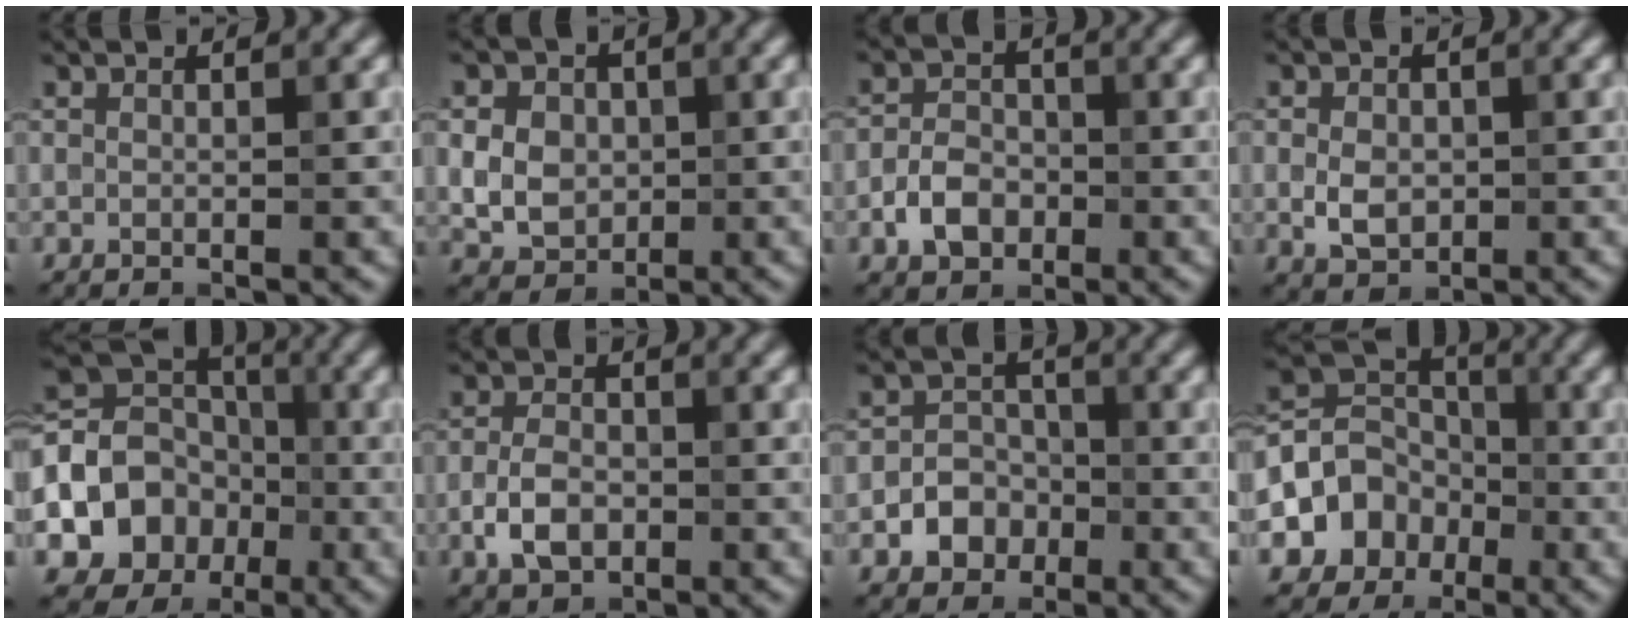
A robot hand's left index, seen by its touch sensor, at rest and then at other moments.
{"total": 7.8, "force": [1.3, 6.4, 4.3], "torque": [-0.070, 0.038, 0.007]}
{"total": 3.4, "force": [-1.5, 2.3, 2.0], "torque": [-0.036, 0.007, -0.027]}
{"total": 2.9, "force": [-0.4, 2.0, 2.0], "torque": [-0.040, 0.001, -0.009]}
{"total": 11.0, "force": [-2.5, 9.3, 5.3], "torque": [-0.096, -0.012, -0.057]}
{"total": 3.6, "force": [-1.3, 2.2, 2.5], "torque": [-0.054, 0.005, -0.027]}
{"total": 3.6, "force": [-1.4, 3.0, 1.4], "torque": [0.007, 0.009, -0.040]}
{"total": 6.1, "force": [-1.9, 5.2, 2.7], "torque": [-0.031, 0.008, -0.054]}